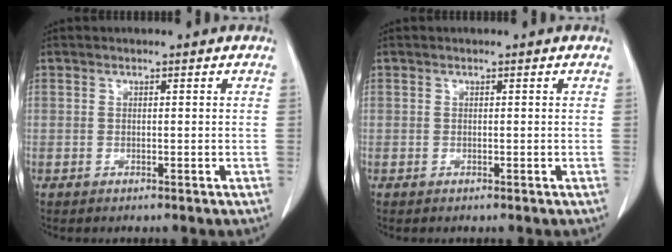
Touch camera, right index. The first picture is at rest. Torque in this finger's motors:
{"motor_torque": [0.03, -0.01, 0.00, 0.00]}